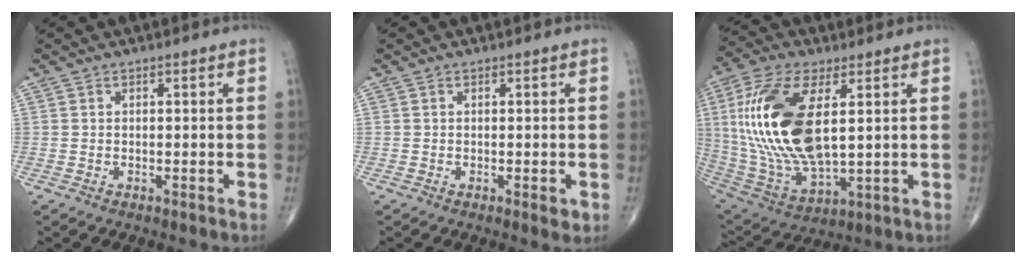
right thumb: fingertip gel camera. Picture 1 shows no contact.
{"total": 1.5, "force": [-0.3, 0.5, 1.3], "torque": [-0.012, -0.003, -0.003]}
{"total": 23.2, "force": [3.9, 10.6, 20.2], "torque": [-0.426, -0.022, 0.077]}